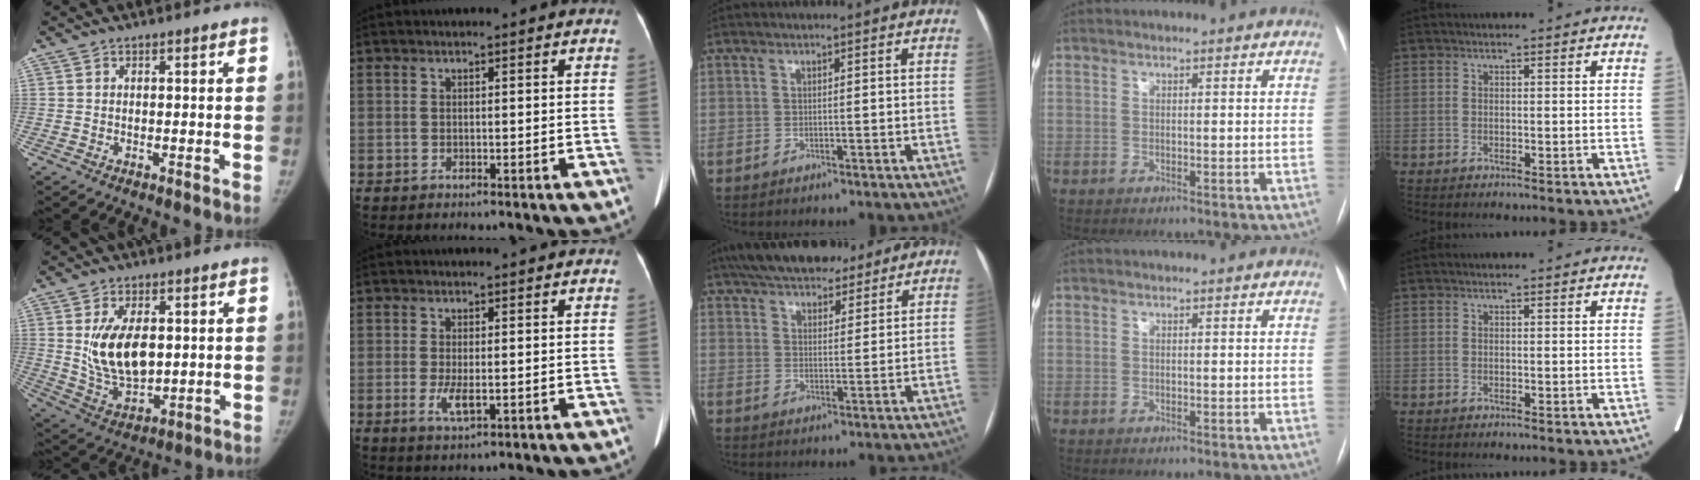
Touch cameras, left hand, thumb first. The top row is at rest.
{"thumb": {"total": 12.6, "force": [1.8, 7.3, 10.1], "torque": [-0.159, -0.018, 0.049]}, "index": {"total": 3.2, "force": [-0.3, 0.9, 3.0], "torque": [-0.058, -0.005, -0.001]}, "middle": {"total": 15.4, "force": [12.5, 5.5, 7.1], "torque": [-0.125, 0.039, 0.191]}}